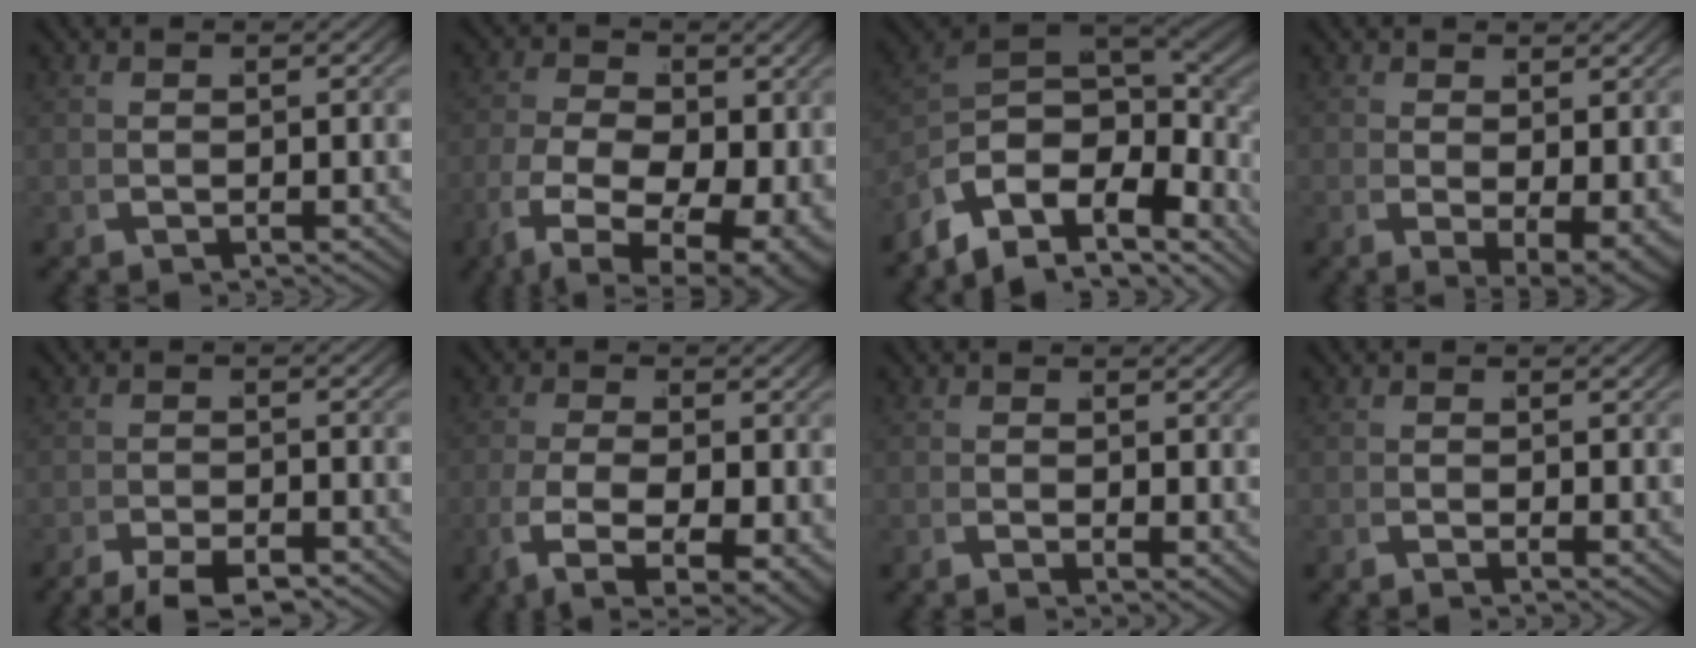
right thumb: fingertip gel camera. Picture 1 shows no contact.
{"total": 11.9, "force": [-3.3, 7.5, 8.6], "torque": [-0.170, -0.057, -0.029]}
{"total": 16.3, "force": [-2.8, 10.4, 12.3], "torque": [-0.247, -0.048, -0.017]}
{"total": 4.2, "force": [-0.6, 2.0, 3.6], "torque": [-0.059, -0.025, 0.004]}
{"total": 4.1, "force": [-3.6, 1.0, 1.8], "torque": [-0.026, -0.012, -0.063]}
{"total": 9.3, "force": [-2.7, 5.0, 7.4], "torque": [-0.157, -0.045, -0.024]}
{"total": 0.9, "force": [0.2, 0.3, 0.8], "torque": [-0.008, -0.002, 0.002]}
{"total": 0.6, "force": [0.0, 0.1, 0.6], "torque": [-0.009, 0.000, -0.003]}